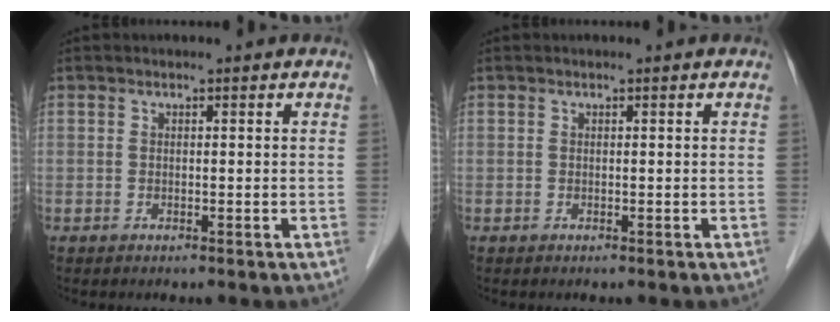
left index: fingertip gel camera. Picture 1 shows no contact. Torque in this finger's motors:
{"motor_torque": [0.01, 0.01, 0.00, 0.00]}